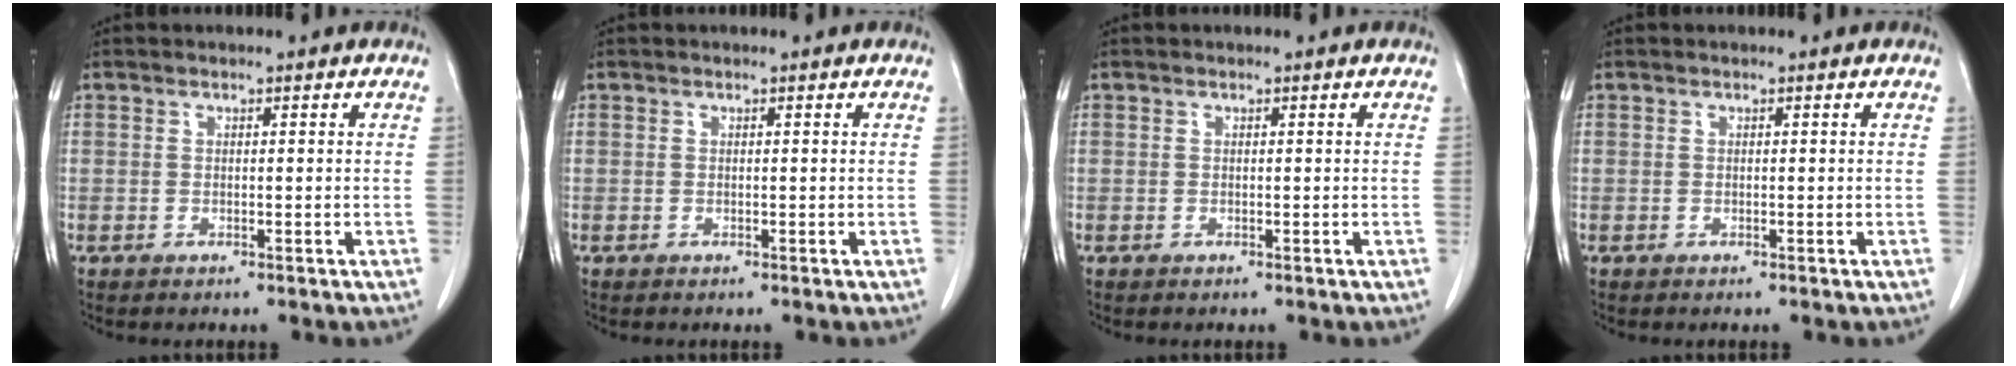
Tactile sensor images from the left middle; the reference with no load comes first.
{"total": 0.0}
{"total": 0.0}
{"total": 0.0}